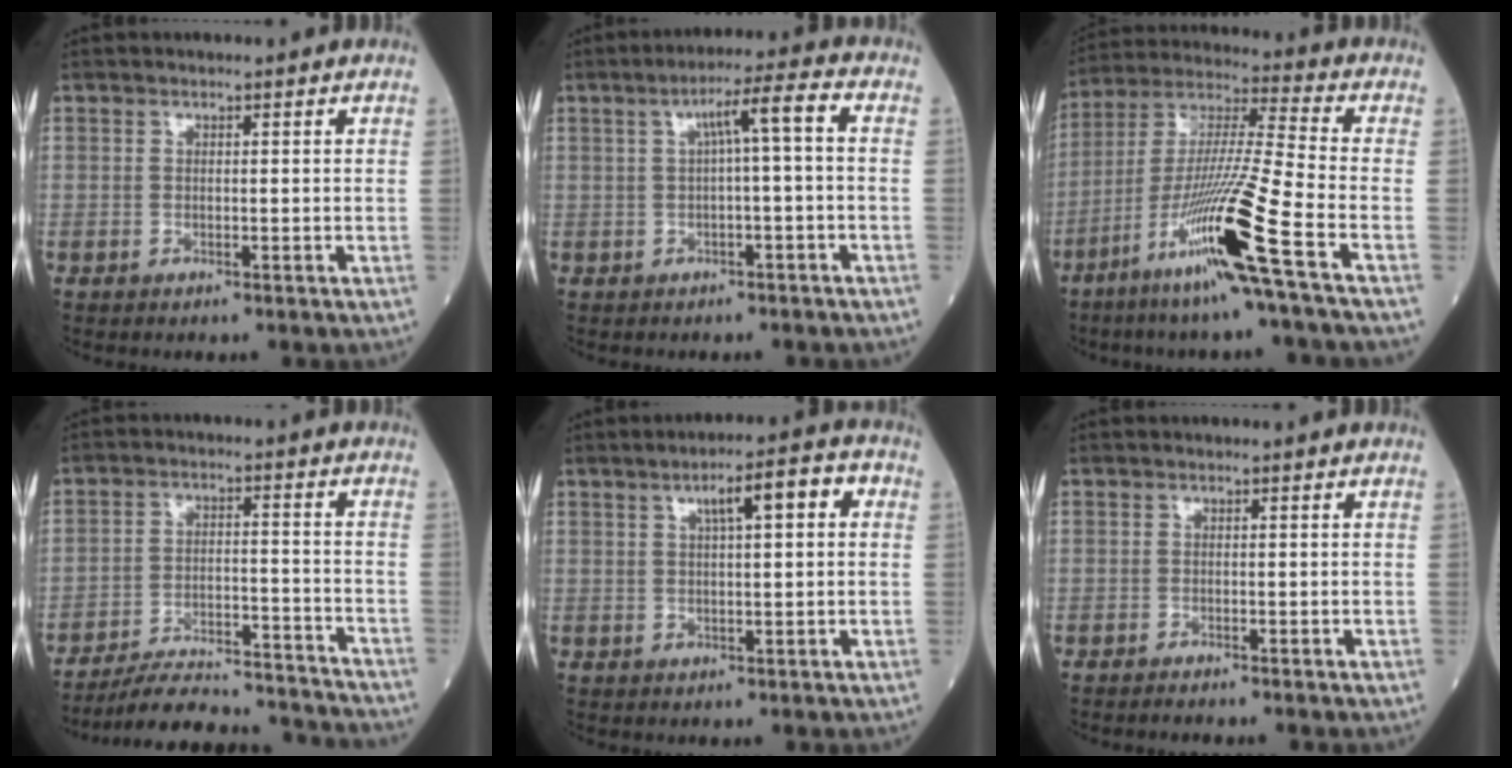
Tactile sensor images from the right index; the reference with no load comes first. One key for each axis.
{"total": 5.5, "fx": 0.4, "fy": 0.0, "fz": 5.5, "tx": -0.087, "ty": 0.020, "tz": 0.007}
{"total": 17.2, "fx": -8.2, "fy": -1.8, "fz": 14.9, "tx": -0.306, "ty": -0.032, "tz": -0.159}
{"total": 18.1, "fx": -17.4, "fy": 1.8, "fz": 4.8, "tx": -0.079, "ty": 0.000, "tz": -0.246}
{"total": 6.6, "fx": 2.0, "fy": 1.2, "fz": 6.1, "tx": -0.095, "ty": 0.022, "tz": 0.027}
{"total": 1.5, "fx": -1.3, "fy": -0.1, "fz": 0.7, "tx": -0.010, "ty": 0.000, "tz": -0.014}